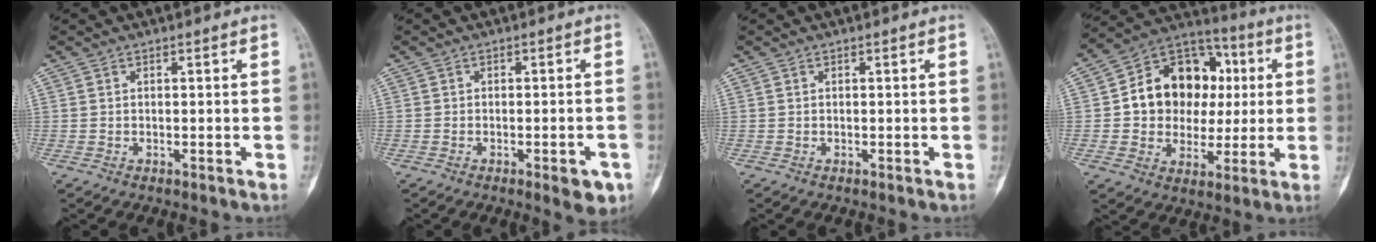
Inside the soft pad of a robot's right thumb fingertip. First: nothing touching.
{"total": 4.9, "force": [-2.3, 1.6, 4.0], "torque": [-0.038, 0.006, -0.024]}
{"total": 0.0}
{"total": 18.1, "force": [2.2, 14.2, 10.9], "torque": [-0.116, 0.025, 0.036]}